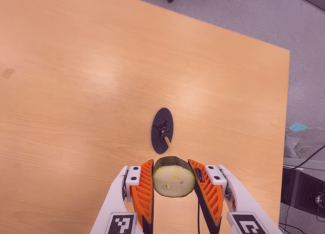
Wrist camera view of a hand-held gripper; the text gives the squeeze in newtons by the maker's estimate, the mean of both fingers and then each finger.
{"total": 10.8, "left": 9.8, "right": 11.8}